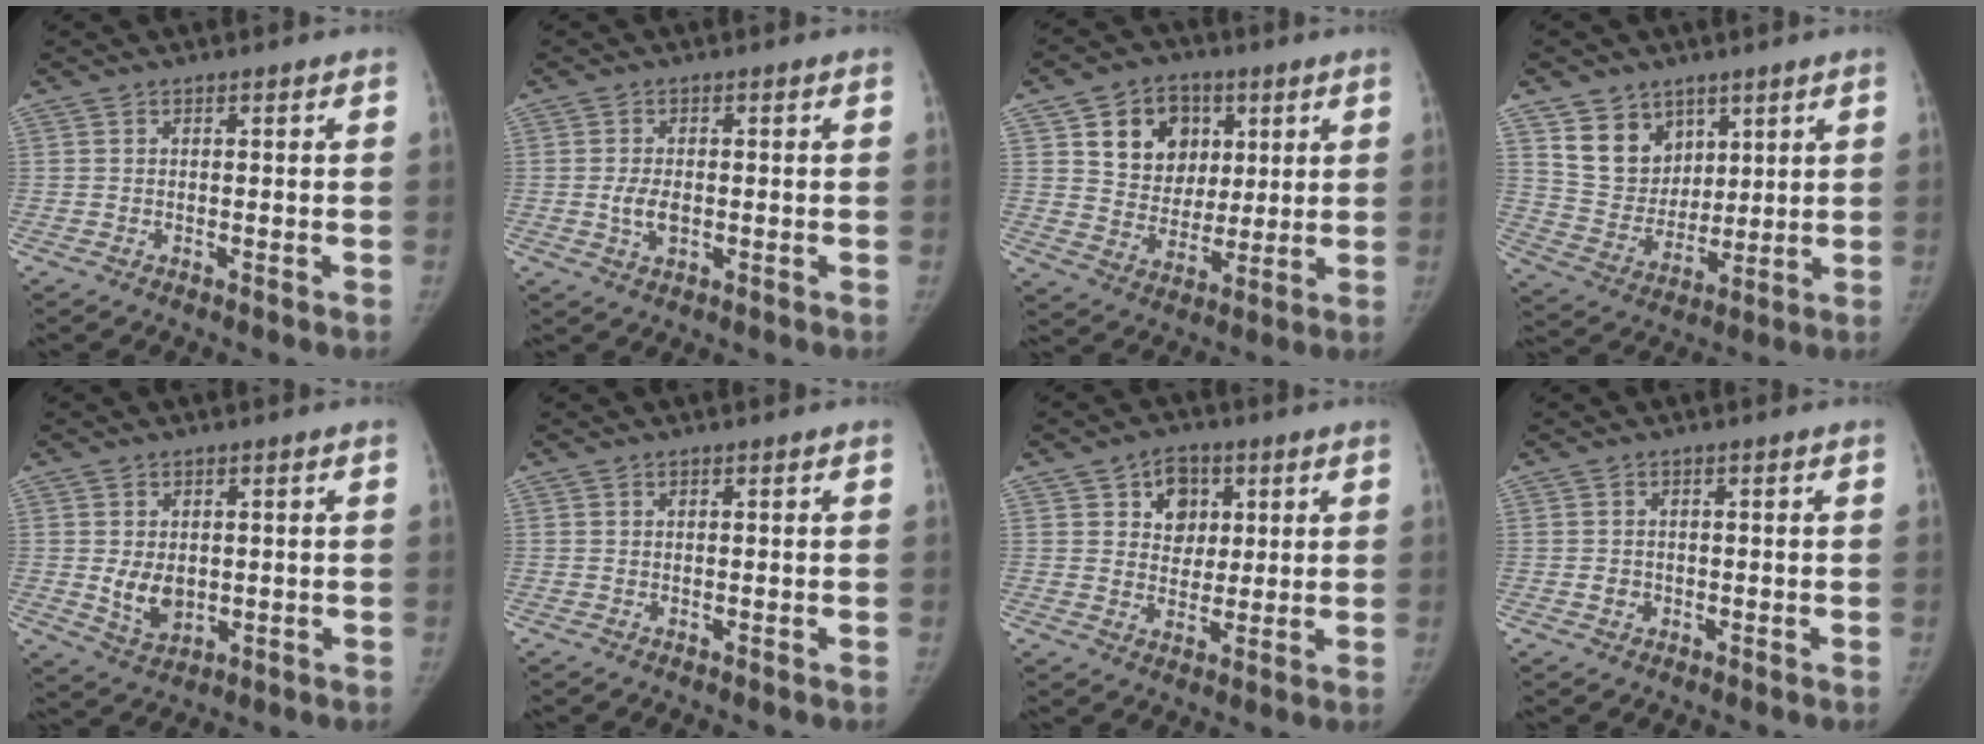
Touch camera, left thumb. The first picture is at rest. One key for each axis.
{"total": 3.7, "fx": -0.5, "fy": 2.2, "fz": 2.9, "tx": -0.053, "ty": -0.001, "tz": -0.009}
{"total": 13.5, "fx": 5.1, "fy": 10.9, "fz": 6.0, "tx": -0.049, "ty": -0.016, "tz": 0.091}
{"total": 11.3, "fx": 6.4, "fy": 8.6, "fz": 3.5, "tx": -0.024, "ty": -0.047, "tz": 0.133}
{"total": 5.9, "fx": 0.0, "fy": 4.3, "fz": 4.1, "tx": -0.051, "ty": -0.012, "tz": 0.013}
{"total": 0.0}
{"total": 7.6, "fx": 2.9, "fy": 6.1, "fz": 3.6, "tx": -0.016, "ty": -0.008, "tz": 0.045}
{"total": 1.8, "fx": -0.4, "fy": 1.6, "fz": 0.6, "tx": 0.000, "ty": 0.005, "tz": -0.005}